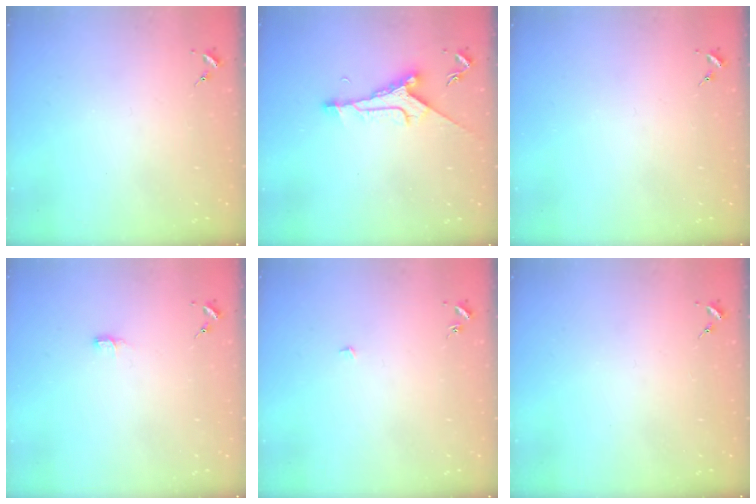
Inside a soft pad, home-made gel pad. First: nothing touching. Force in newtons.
{"total": 8.8, "press": 8.7, "slide": 0.5}
{"total": 0.0}
{"total": 3.9, "press": 3.9, "slide": 0.4}
{"total": 2.3, "press": 2.3, "slide": 0.1}
{"total": 0.0}